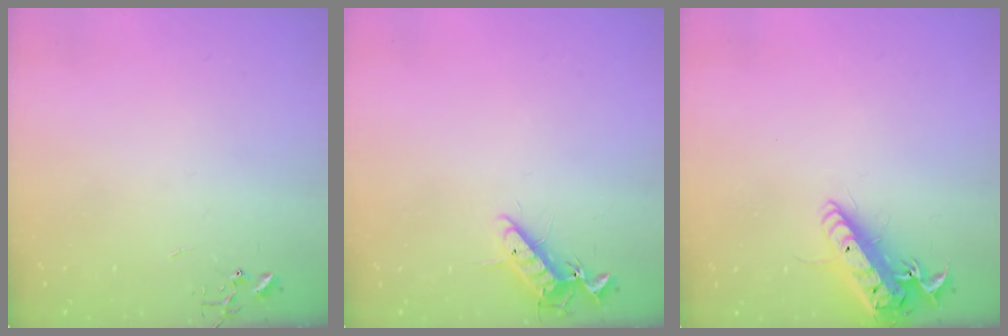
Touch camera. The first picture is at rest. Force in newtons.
{"total": 12.1, "press": 11.9, "slide": 2.0}
{"total": 16.4, "press": 16.1, "slide": 3.0}